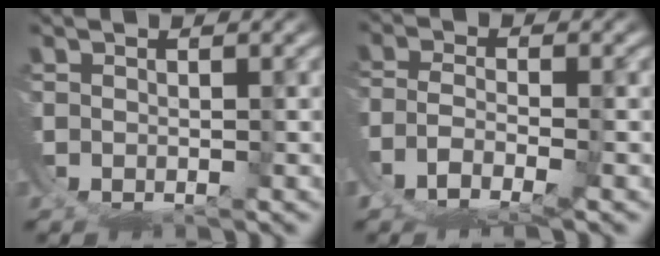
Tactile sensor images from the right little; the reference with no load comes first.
{"total": 3.8, "force": [-1.5, 2.1, 2.8], "torque": [-0.065, -0.019, -0.017]}